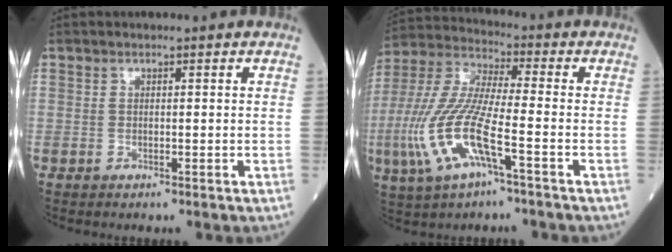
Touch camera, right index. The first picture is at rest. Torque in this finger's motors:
{"motor_torque": [1.21, -0.93, 0.69, 0.20]}